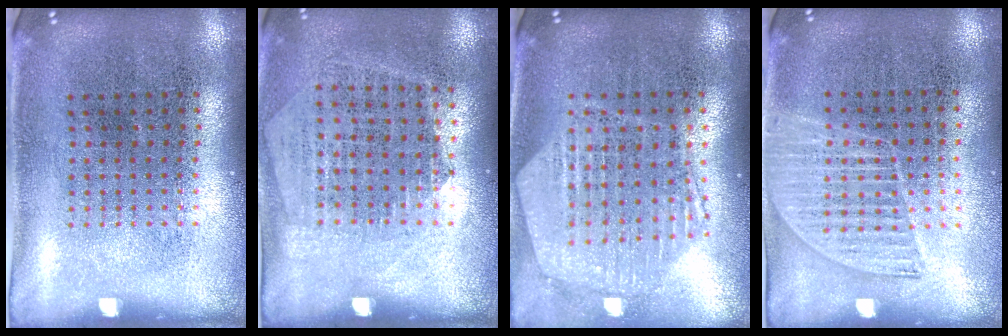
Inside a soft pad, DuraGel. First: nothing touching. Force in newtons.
{"total": 1.4, "press": 1.2, "slide": 0.6}
{"total": 1.2, "press": 1.1, "slide": 0.2}
{"total": 1.4, "press": 1.2, "slide": 0.6}